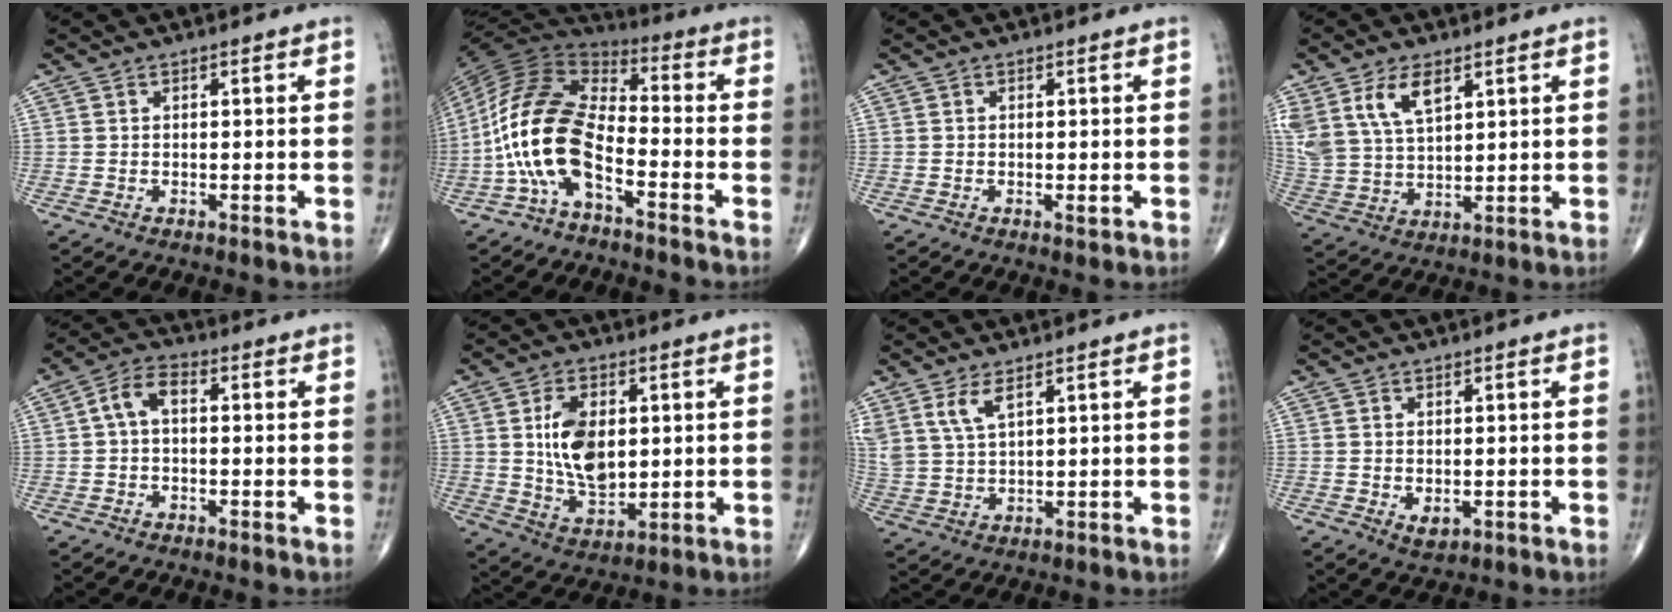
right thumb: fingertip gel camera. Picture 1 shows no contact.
{"total": 15.9, "force": [-5.6, 7.4, 12.9], "torque": [-0.261, 0.061, -0.115]}
{"total": 0.9, "force": [-0.2, 0.4, 0.8], "torque": [-0.012, -0.002, -0.004]}
{"total": 11.4, "force": [5.8, 6.0, 7.7], "torque": [-0.151, -0.016, 0.125]}
{"total": 5.3, "force": [0.2, 3.1, 4.3], "torque": [-0.077, 0.021, -0.006]}
{"total": 11.7, "force": [1.8, 7.0, 9.2], "torque": [-0.148, -0.014, 0.040]}
{"total": 5.5, "force": [3.3, 2.1, 3.9], "torque": [-0.085, -0.014, 0.075]}
{"total": 2.5, "force": [-0.4, 1.6, 1.8], "torque": [-0.025, -0.004, 0.000]}